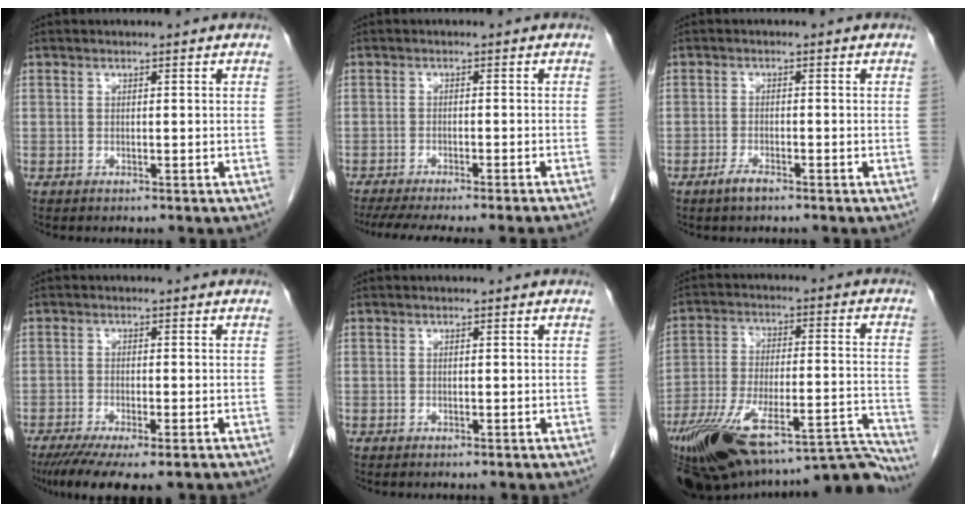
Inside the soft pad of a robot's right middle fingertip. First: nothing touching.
{"total": 12.8, "force": [-11.3, -0.6, 6.1], "torque": [-0.072, -0.024, -0.156]}
{"total": 2.0, "force": [-1.5, 0.4, 1.3], "torque": [-0.032, -0.002, -0.029]}
{"total": 9.2, "force": [-6.6, 1.8, 6.2], "torque": [-0.091, -0.019, -0.103]}
{"total": 0.0}
{"total": 31.0, "force": [-25.0, 7.2, 16.8], "torque": [-0.248, -0.008, -0.363]}